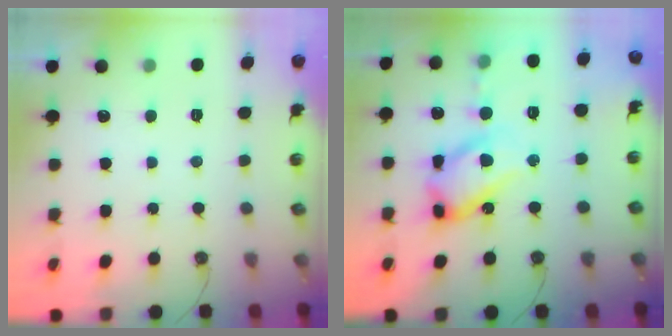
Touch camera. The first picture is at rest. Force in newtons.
{"total": 17.7, "press": 17.6, "slide": 1.9}